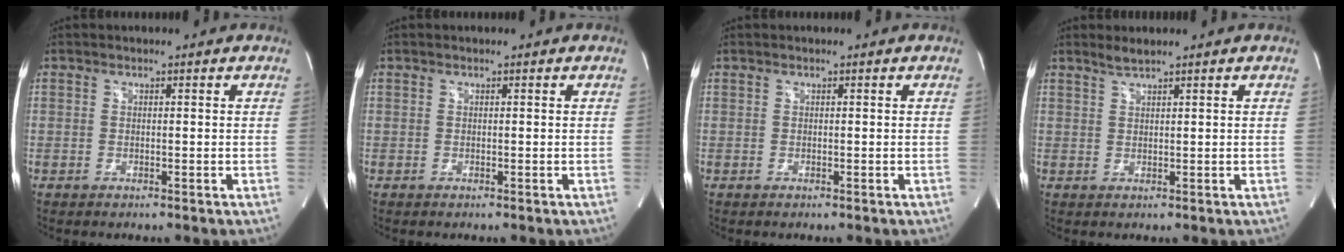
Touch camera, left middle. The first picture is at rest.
{"total": 0.0}
{"total": 0.0}
{"total": 1.7, "force": [1.5, -0.2, 0.7], "torque": [-0.018, 0.002, 0.033]}